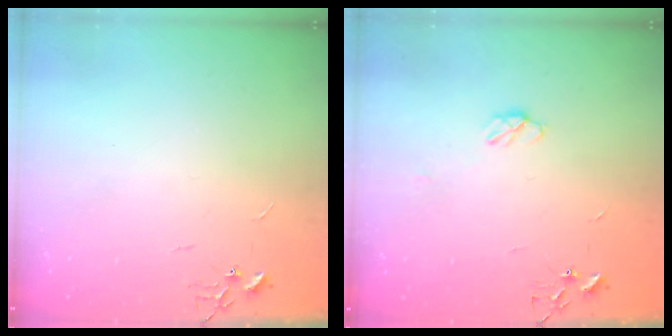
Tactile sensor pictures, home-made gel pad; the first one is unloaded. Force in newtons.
{"total": 4.4, "press": 4.4, "slide": 0.6}